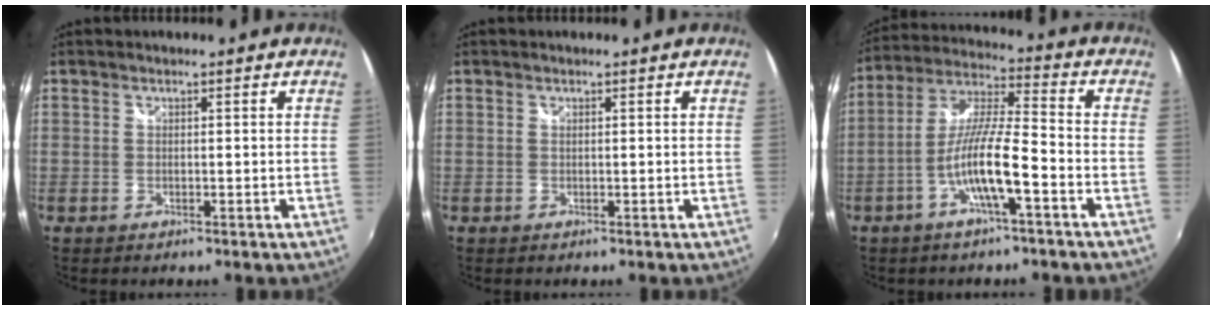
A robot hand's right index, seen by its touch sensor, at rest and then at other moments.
{"total": 0.0}
{"total": 11.2, "force": [-4.8, 1.1, 10.1], "torque": [-0.208, 0.003, -0.092]}